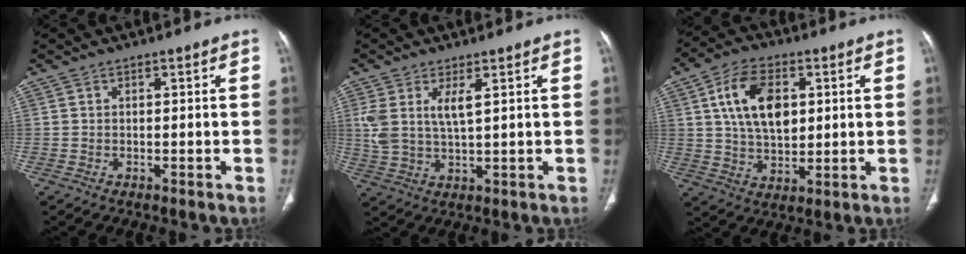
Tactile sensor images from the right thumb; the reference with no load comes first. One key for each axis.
{"total": 6.5, "fx": 2.3, "fy": 2.3, "fz": 5.7, "tx": -0.131, "ty": -0.011, "tz": 0.054}
{"total": 13.1, "fx": 3.3, "fy": 8.0, "fz": 9.8, "tx": -0.156, "ty": -0.005, "tz": 0.058}